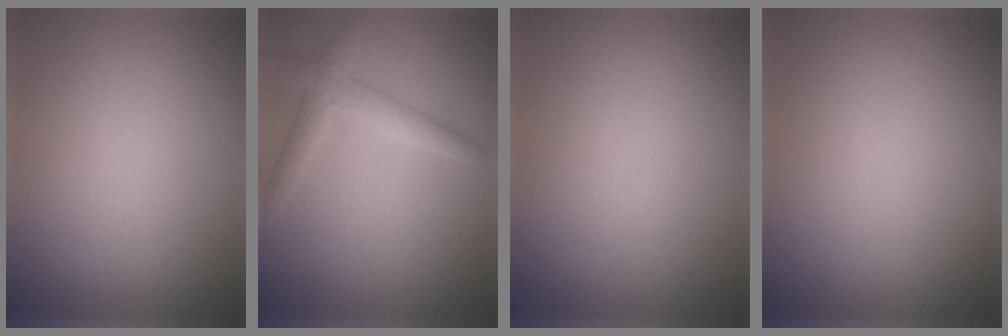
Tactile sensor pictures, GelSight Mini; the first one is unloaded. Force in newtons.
{"total": 2.8, "press": 2.8, "slide": 0.2}
{"total": 0.0}
{"total": 0.0}